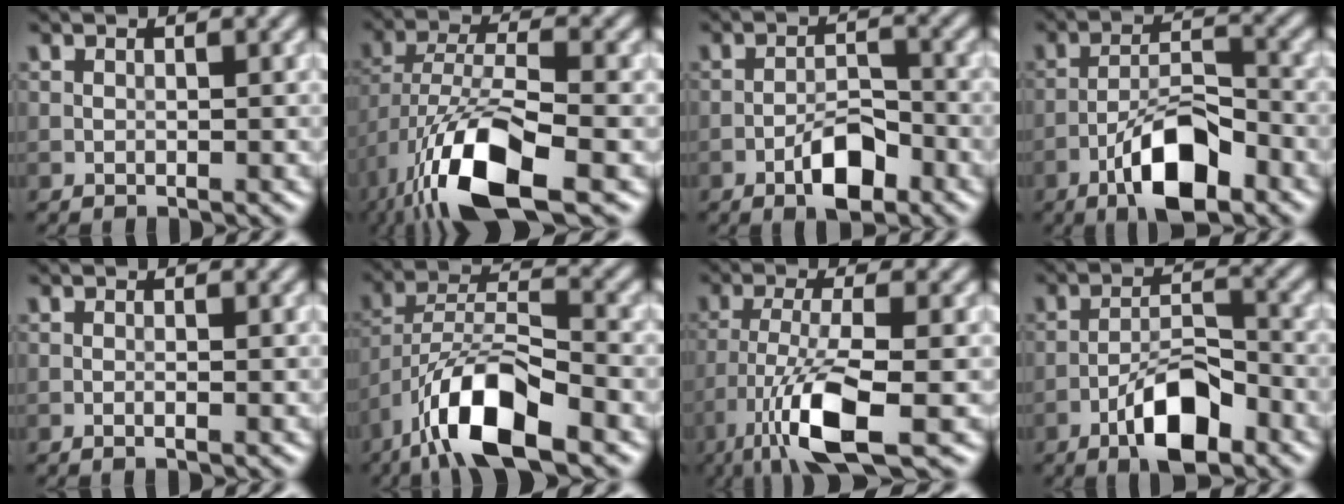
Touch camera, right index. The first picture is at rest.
{"total": 11.8, "force": [-6.3, 4.0, 9.1], "torque": [-0.182, -0.008, -0.119]}
{"total": 4.4, "force": [-2.4, 1.7, 3.2], "torque": [-0.047, 0.008, -0.044]}
{"total": 7.7, "force": [-4.3, 2.7, 5.8], "torque": [-0.098, 0.009, -0.082]}
{"total": 0.6, "force": [-0.3, 0.1, 0.6], "torque": [-0.010, -0.003, -0.007]}
{"total": 9.5, "force": [-5.7, 3.0, 7.0], "torque": [-0.125, 0.012, -0.106]}
{"total": 8.5, "force": [-4.3, 2.0, 7.0], "torque": [-0.137, -0.005, -0.087]}
{"total": 6.6, "force": [-3.8, 2.3, 4.8], "torque": [-0.080, 0.008, -0.071]}